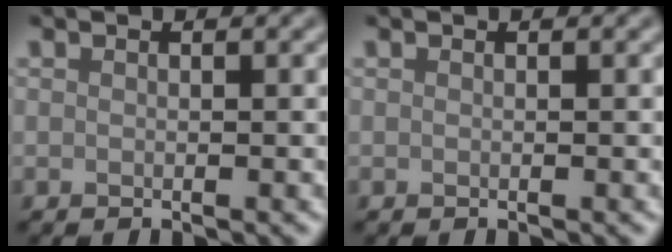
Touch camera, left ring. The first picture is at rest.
{"total": 0.0}